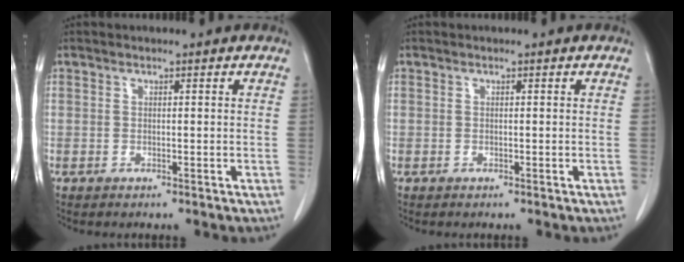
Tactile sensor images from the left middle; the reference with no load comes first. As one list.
[{"total": 0.0}]